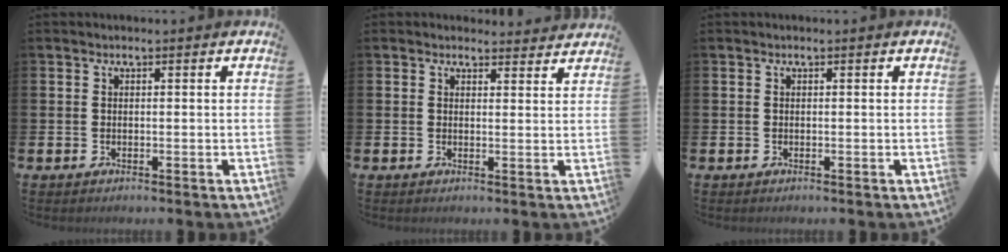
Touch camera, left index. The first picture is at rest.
{"total": 2.2, "force": [2.1, 0.6, -0.1], "torque": [0.007, -0.012, 0.036]}
{"total": 0.0}